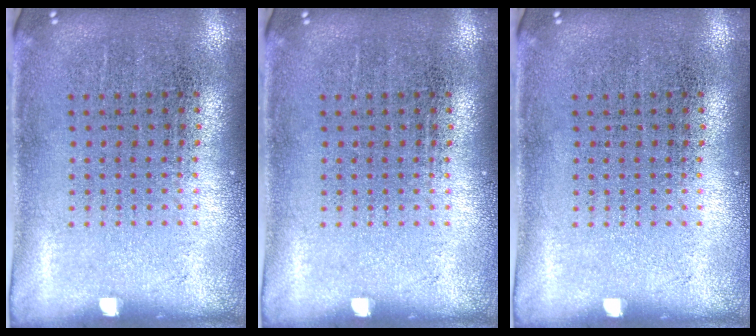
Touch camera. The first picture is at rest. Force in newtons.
{"total": 0.0}
{"total": 0.0}